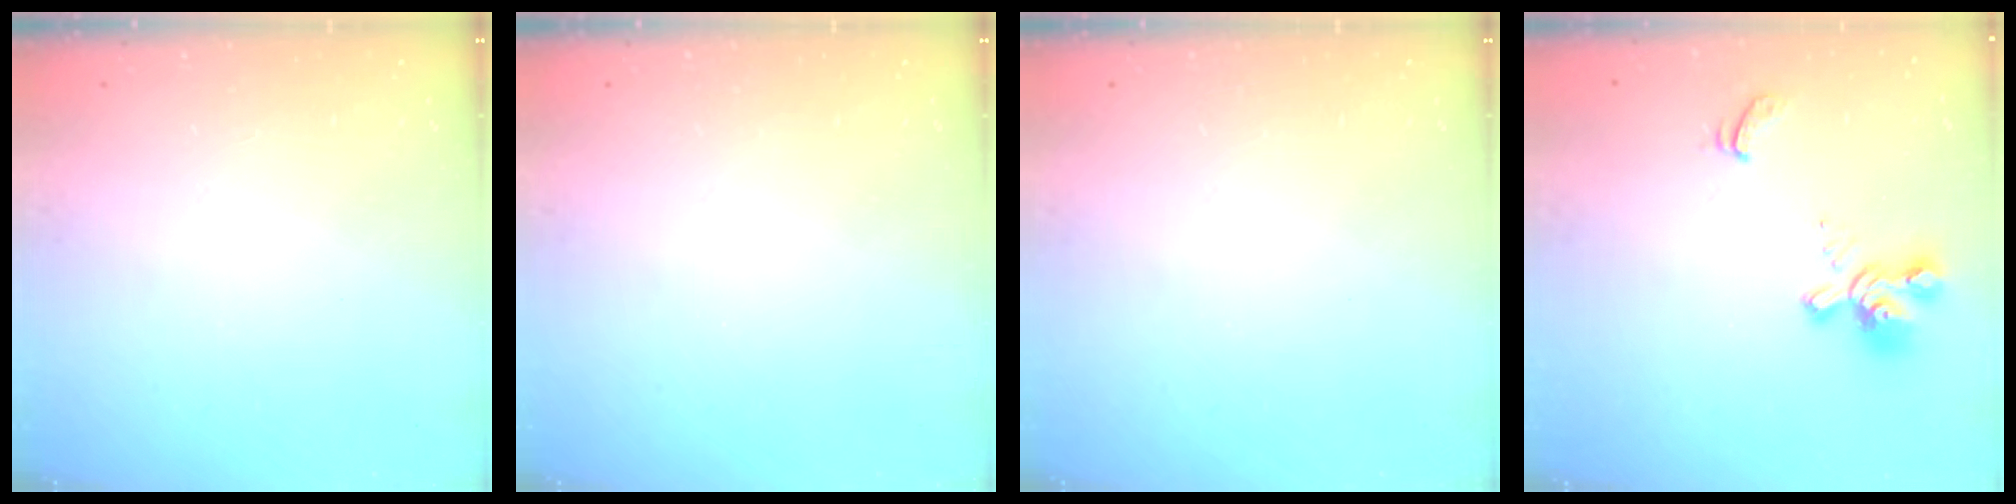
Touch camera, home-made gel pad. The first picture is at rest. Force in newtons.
{"total": 0.0}
{"total": 0.0}
{"total": 2.4, "press": 1.9, "slide": 1.5}